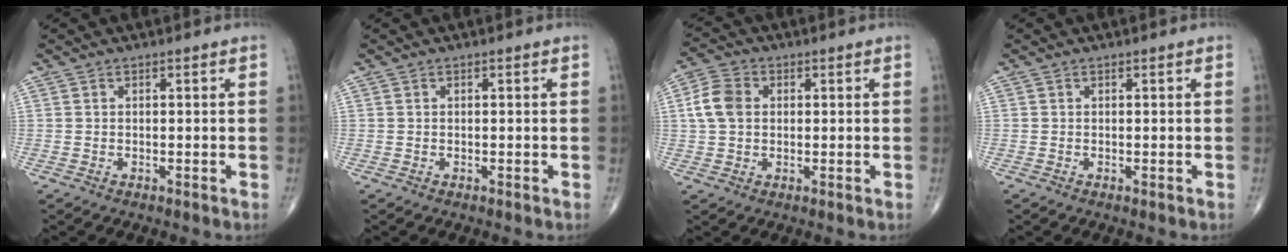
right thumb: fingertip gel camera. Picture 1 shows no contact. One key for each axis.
{"total": 0.0}
{"total": 6.3, "fx": 0.8, "fy": 4.7, "fz": 4.1, "tx": -0.082, "ty": 0.012, "tz": 0.011}
{"total": 0.0}